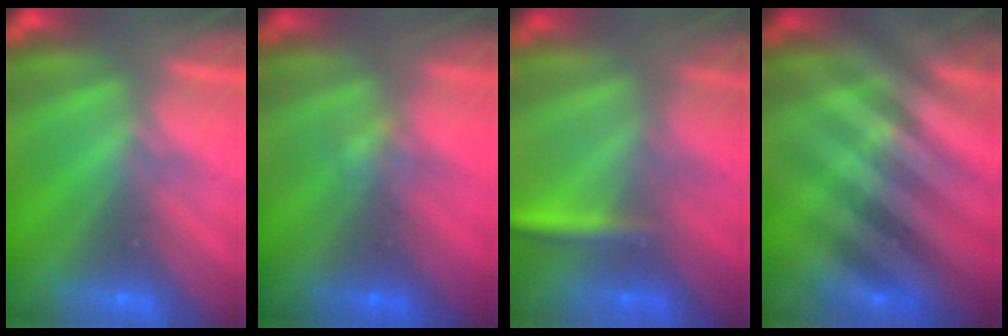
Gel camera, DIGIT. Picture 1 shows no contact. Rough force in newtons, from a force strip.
{"total": 1.2}
{"total": 2.9}
{"total": 2.6}